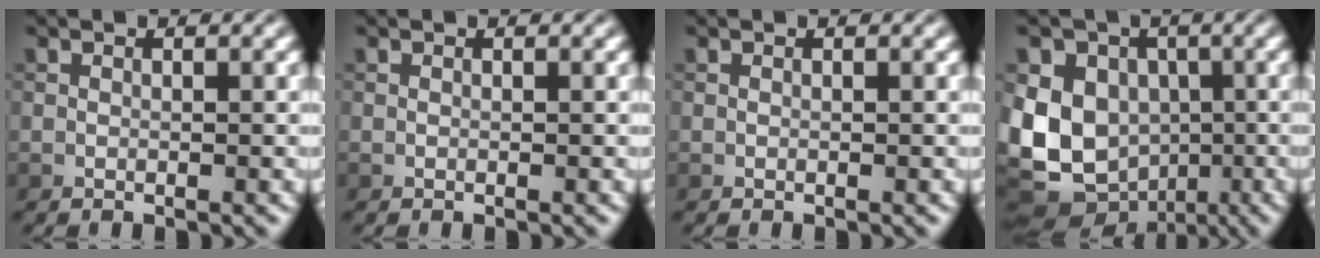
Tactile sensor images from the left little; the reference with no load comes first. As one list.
[{"total": 0.0}, {"total": 0.0}, {"total": 13.9, "force": [-2.7, 11.7, 7.1], "torque": [-0.139, -0.013, -0.065]}]